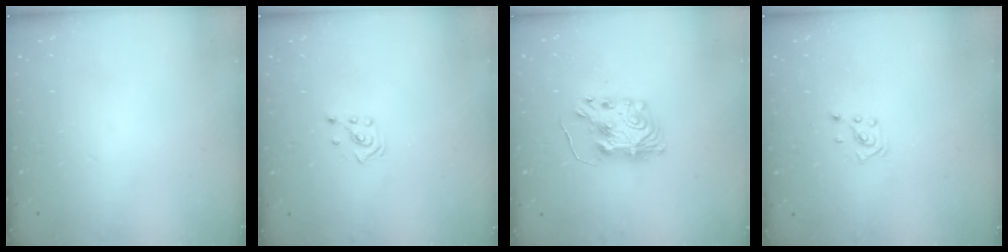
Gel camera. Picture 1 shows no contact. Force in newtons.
{"total": 2.1, "press": 1.9, "slide": 0.8}
{"total": 9.0, "press": 9.0, "slide": 0.5}
{"total": 2.0, "press": 2.0, "slide": 0.6}